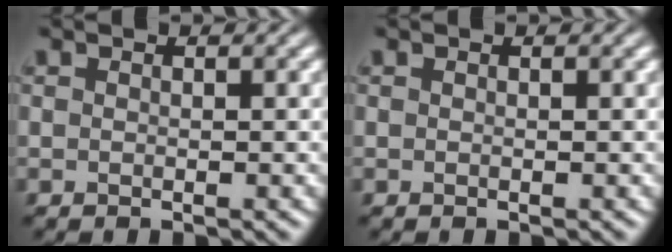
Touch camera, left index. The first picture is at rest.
{"total": 0.0}